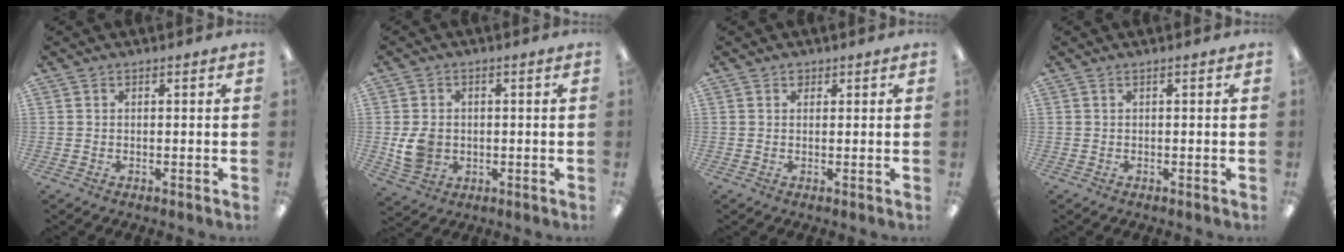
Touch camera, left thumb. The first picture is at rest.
{"total": 6.6, "force": [-0.5, 5.7, 3.3], "torque": [-0.057, 0.007, -0.008]}
{"total": 1.3, "force": [0.9, 1.0, 0.3], "torque": [0.001, -0.001, 0.014]}
{"total": 0.0}